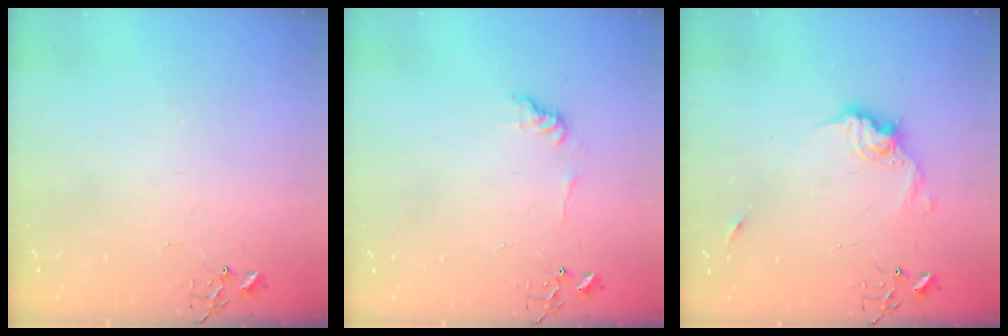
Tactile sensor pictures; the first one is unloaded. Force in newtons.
{"total": 7.3, "press": 7.3, "slide": 0.3}
{"total": 11.5, "press": 11.5, "slide": 0.8}